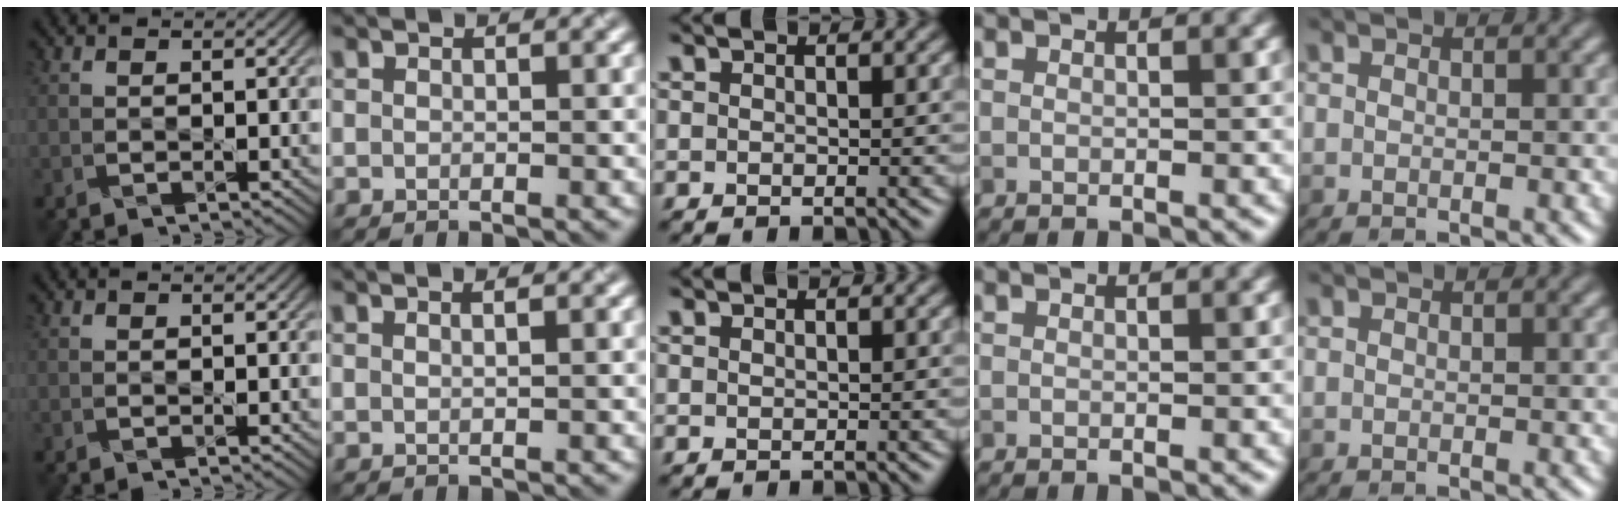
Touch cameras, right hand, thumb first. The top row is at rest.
{"index": {"total": 1.4, "force": [0.7, 0.6, 1.0], "torque": [-0.003, -0.001, 0.000]}}